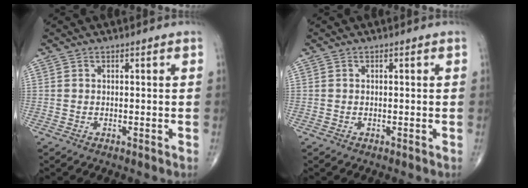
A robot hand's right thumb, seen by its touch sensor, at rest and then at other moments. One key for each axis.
{"total": 0.0}